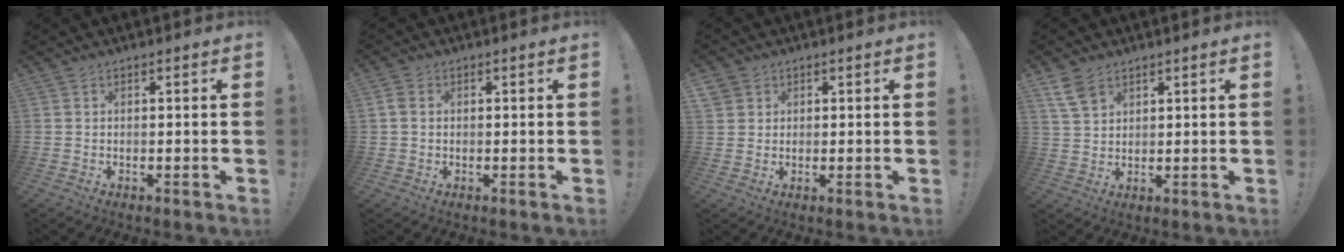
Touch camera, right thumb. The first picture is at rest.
{"total": 3.2, "force": [0.7, 2.4, 1.9], "torque": [-0.040, 0.010, 0.016]}
{"total": 3.4, "force": [2.0, 2.7, 0.4], "torque": [-0.009, -0.002, 0.037]}
{"total": 6.3, "force": [4.2, 3.6, 3.1], "torque": [-0.057, -0.016, 0.083]}